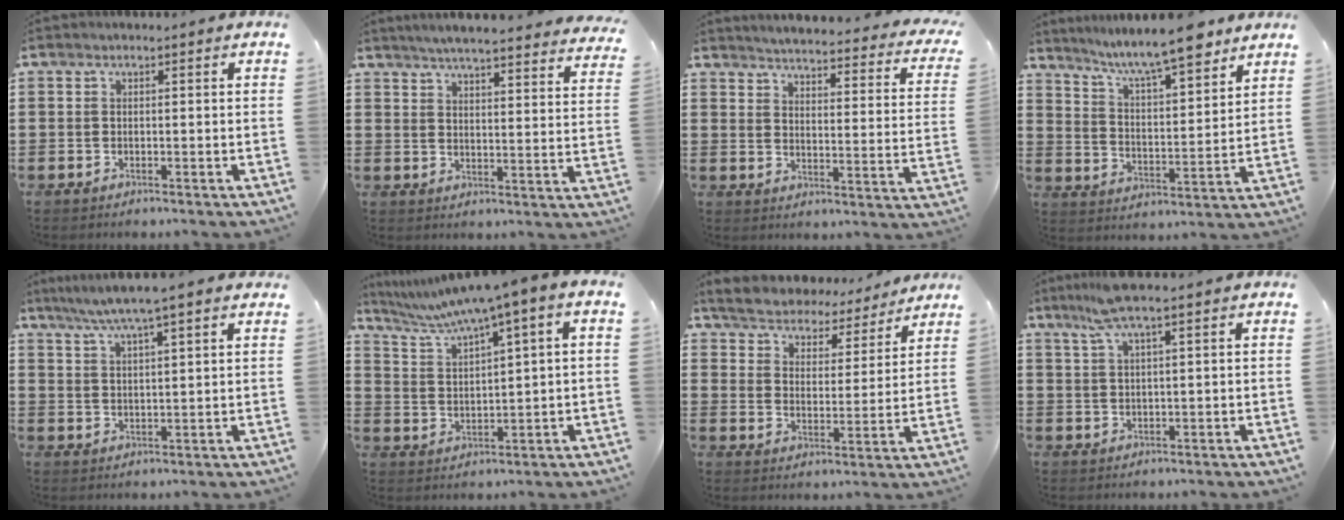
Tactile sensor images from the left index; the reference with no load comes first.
{"total": 4.4, "force": [4.3, -0.2, 0.9], "torque": [-0.036, -0.025, 0.073]}
{"total": 3.4, "force": [3.3, -0.5, 0.7], "torque": [-0.033, -0.033, 0.050]}
{"total": 8.7, "force": [7.4, 1.0, 4.3], "torque": [-0.100, -0.039, 0.126]}
{"total": 5.2, "force": [4.2, -0.3, 3.1], "torque": [-0.072, -0.012, 0.072]}
{"total": 5.6, "force": [3.7, 0.0, 4.2], "torque": [-0.096, -0.025, 0.056]}
{"total": 5.2, "force": [5.2, 0.3, 0.0], "torque": [-0.030, -0.041, 0.086]}
{"total": 5.3, "force": [3.3, 0.2, 4.2], "torque": [-0.089, 0.002, 0.060]}